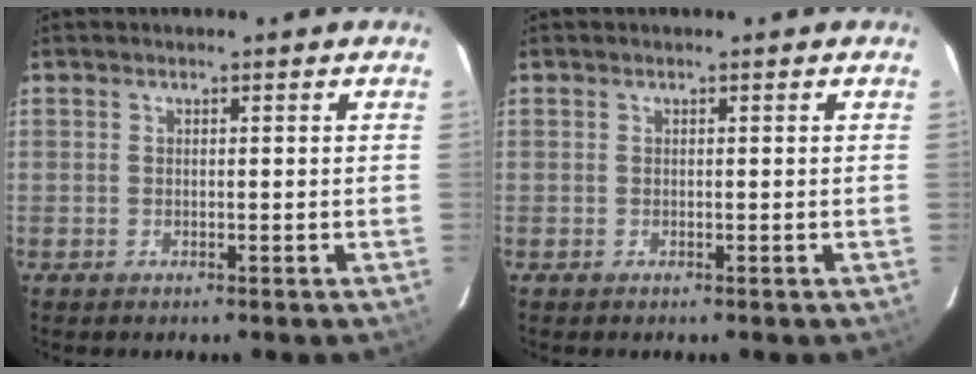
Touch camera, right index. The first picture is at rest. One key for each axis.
{"total": 0.0}